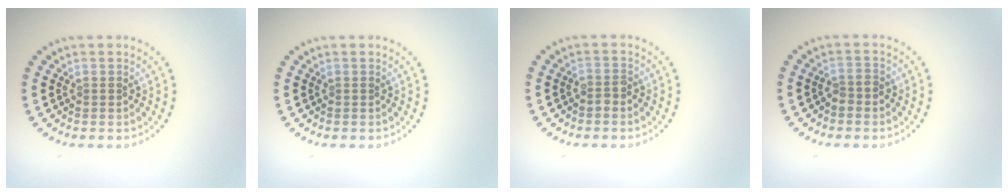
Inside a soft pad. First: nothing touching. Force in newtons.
{"total": 0.0}
{"total": 1.1, "press": 0.9, "slide": 0.6}
{"total": 1.4, "press": 1.2, "slide": 0.7}